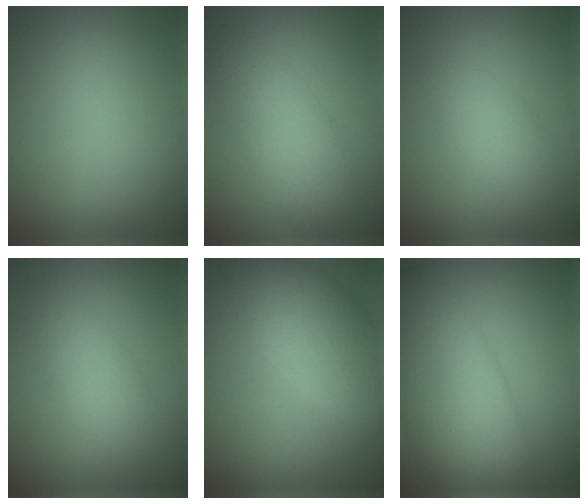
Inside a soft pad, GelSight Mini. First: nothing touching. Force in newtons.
{"total": 4.0, "press": 4.0, "slide": 0.2}
{"total": 2.1, "press": 2.1, "slide": 0.0}
{"total": 3.0, "press": 3.0, "slide": 0.1}
{"total": 5.5, "press": 5.5, "slide": 0.4}
{"total": 9.0, "press": 9.0, "slide": 0.0}